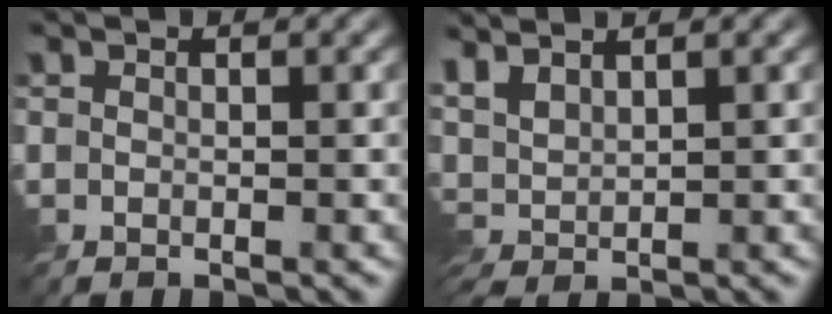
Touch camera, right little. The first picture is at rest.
{"total": 3.8, "force": [2.8, 1.3, 2.2], "torque": [-0.059, 0.014, 0.055]}